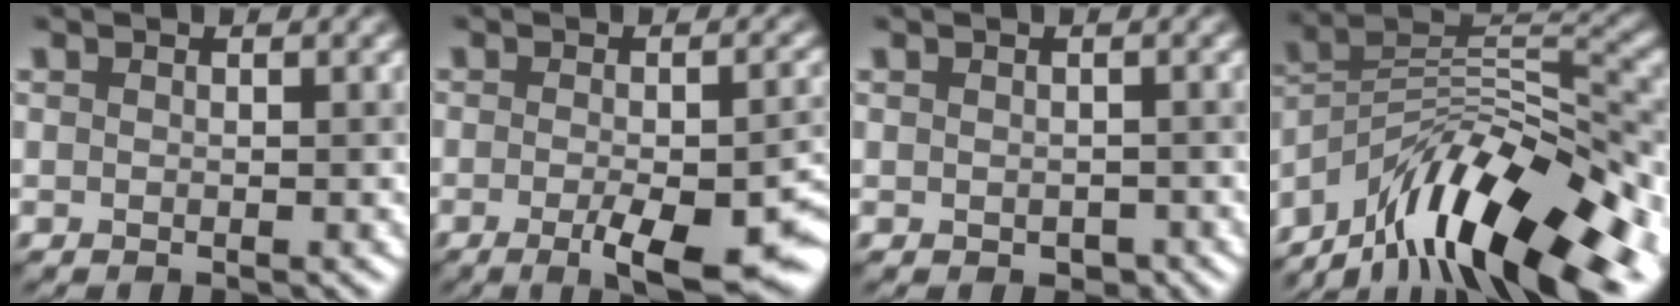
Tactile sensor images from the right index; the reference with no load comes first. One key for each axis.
{"total": 8.8, "fx": -3.5, "fy": 2.7, "fz": 7.6, "tx": -0.112, "ty": -0.014, "tz": -0.044}
{"total": 1.1, "fx": -0.5, "fy": 0.9, "fz": 0.6, "tx": -0.010, "ty": -0.010, "tz": -0.004}
{"total": 15.4, "fx": -9.7, "fy": 5.4, "fz": 10.7, "tx": -0.193, "ty": 0.026, "tz": -0.173}